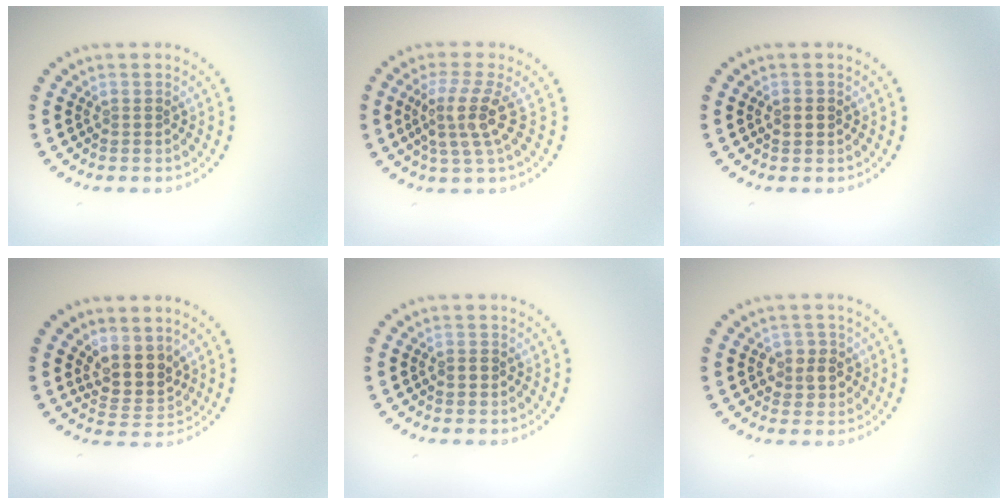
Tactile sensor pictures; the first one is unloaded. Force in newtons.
{"total": 3.8, "press": 2.8, "slide": 2.6}
{"total": 1.4, "press": 1.4, "slide": 0.1}
{"total": 3.3, "press": 2.7, "slide": 1.9}
{"total": 1.3, "press": 1.3, "slide": 0.1}
{"total": 2.2, "press": 2.1, "slide": 0.6}